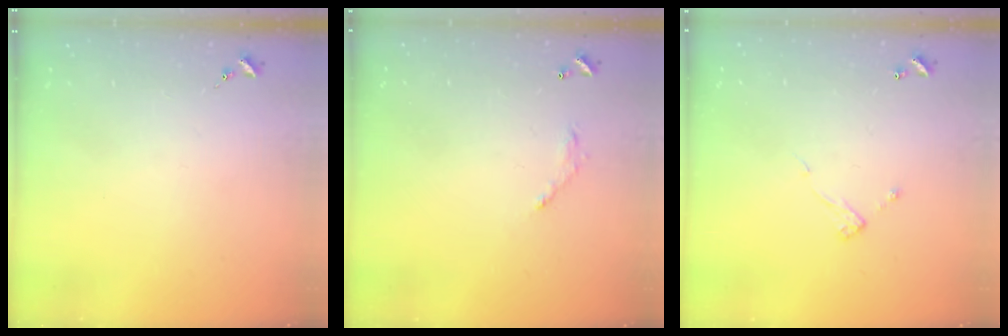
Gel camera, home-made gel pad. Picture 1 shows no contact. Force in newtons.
{"total": 6.2, "press": 6.2, "slide": 0.4}
{"total": 5.3, "press": 5.3, "slide": 0.4}